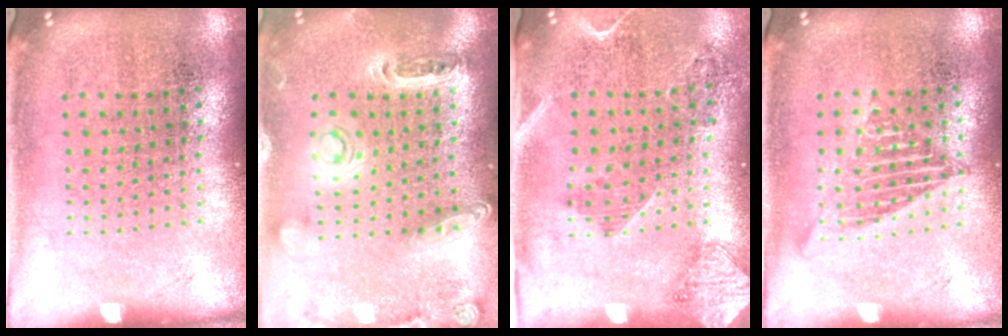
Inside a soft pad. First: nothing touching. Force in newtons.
{"total": 1.3, "press": 1.3, "slide": 0.3}
{"total": 1.8, "press": 1.6, "slide": 0.9}
{"total": 1.2, "press": 1.1, "slide": 0.3}